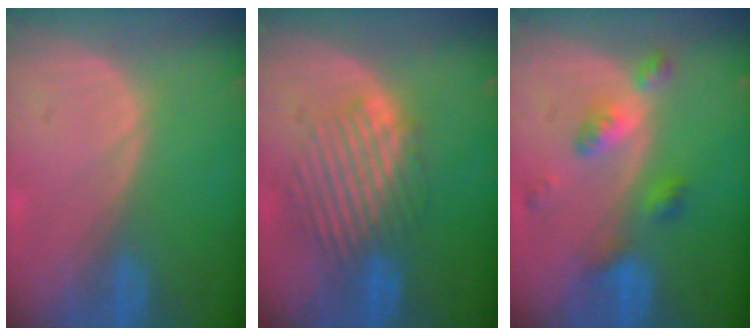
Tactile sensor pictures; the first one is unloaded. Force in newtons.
{"total": 6.8, "press": 6.7, "slide": 0.7}
{"total": 5.8, "press": 5.0, "slide": 2.8}